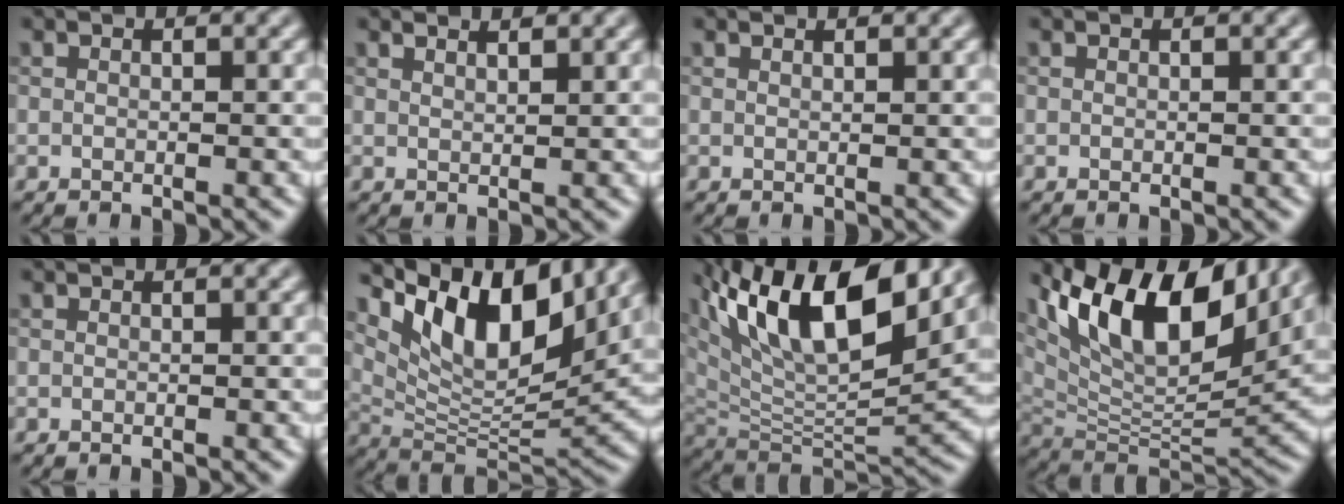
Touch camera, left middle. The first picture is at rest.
{"total": 1.9, "force": [1.7, 0.3, 0.8], "torque": [-0.006, 0.004, 0.013]}
{"total": 0.6, "force": [0.5, -0.1, 0.1], "torque": [-0.002, 0.002, 0.008]}
{"total": 0.0}
{"total": 0.0}
{"total": 10.7, "force": [6.4, 4.0, 7.6], "torque": [-0.129, 0.001, 0.123]}
{"total": 14.7, "force": [7.6, 5.0, 11.6], "torque": [-0.207, 0.020, 0.135]}
{"total": 12.8, "force": [7.2, 5.0, 9.3], "torque": [-0.165, 0.010, 0.132]}